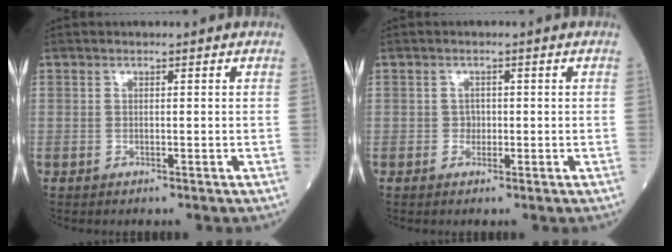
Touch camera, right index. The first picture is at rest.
{"total": 1.0, "force": [-0.2, 0.9, 0.4], "torque": [-0.001, 0.004, -0.004]}